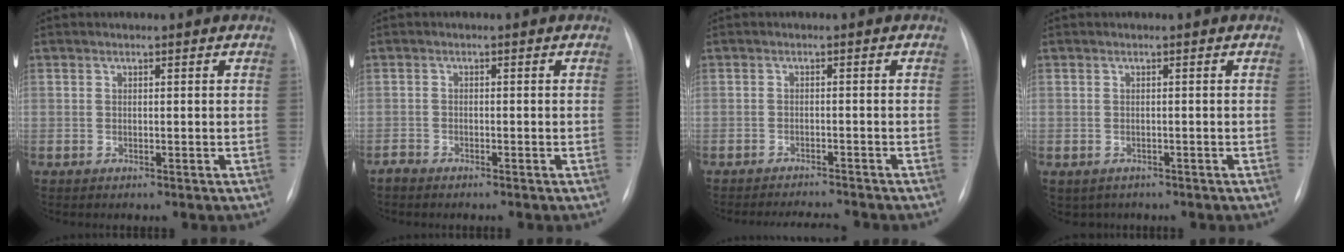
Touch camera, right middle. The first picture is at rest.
{"total": 1.3, "force": [-1.2, 0.2, 0.2], "torque": [-0.009, -0.002, -0.023]}
{"total": 5.5, "force": [-5.4, 0.0, 1.2], "torque": [-0.015, -0.006, -0.077]}
{"total": 2.5, "force": [-1.7, 1.8, 0.3], "torque": [-0.004, 0.004, -0.020]}